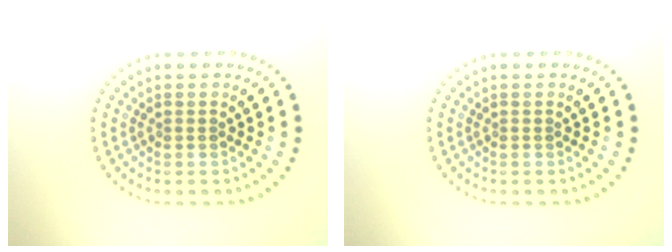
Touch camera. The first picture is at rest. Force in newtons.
{"total": 0.0}